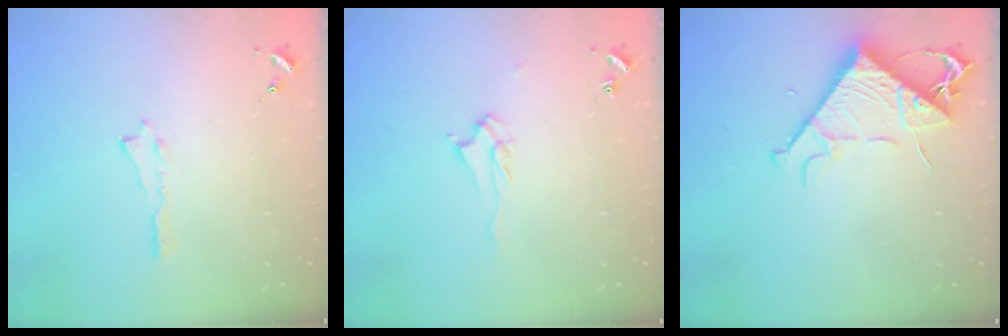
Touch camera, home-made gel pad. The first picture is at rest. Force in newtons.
{"total": 2.5, "press": 2.4, "slide": 0.4}
{"total": 8.5, "press": 8.4, "slide": 1.1}